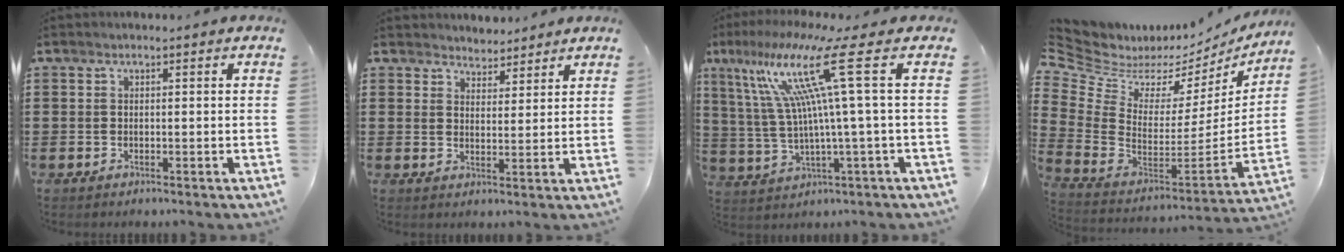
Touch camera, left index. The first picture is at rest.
{"total": 3.5, "force": [3.3, 1.1, -0.4], "torque": [-0.007, -0.005, 0.063]}
{"total": 15.6, "force": [5.4, -0.2, 14.6], "torque": [-0.323, -0.024, 0.062]}
{"total": 4.4, "force": [3.6, 2.4, 0.3], "torque": [-0.042, -0.045, 0.063]}